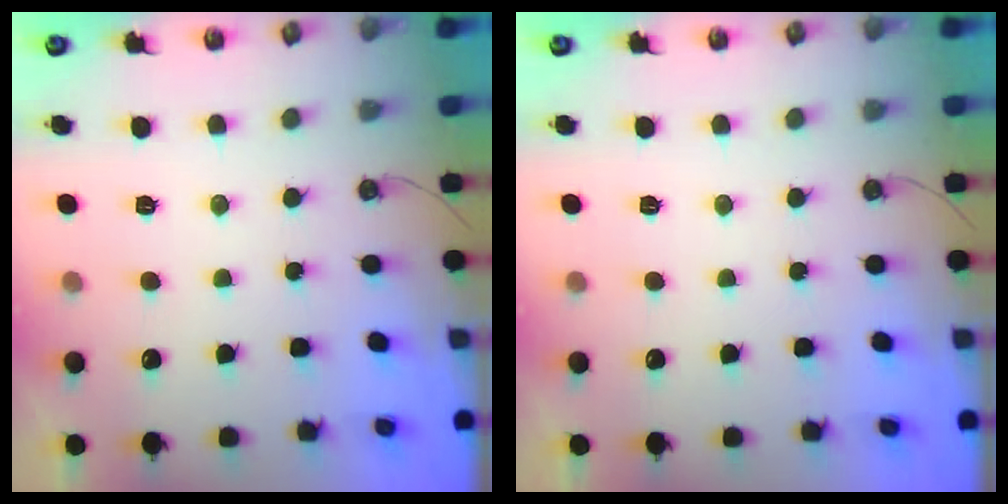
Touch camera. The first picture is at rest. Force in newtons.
{"total": 0.0}